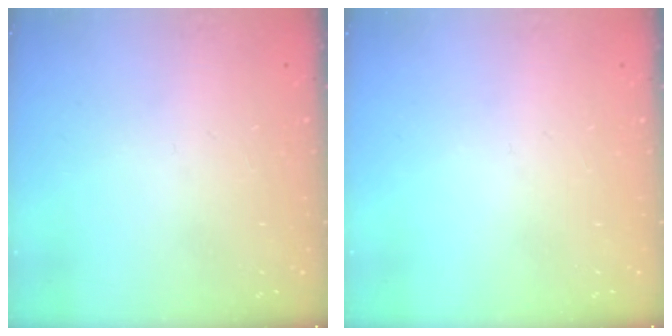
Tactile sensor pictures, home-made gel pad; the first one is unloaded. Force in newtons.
{"total": 0.0}